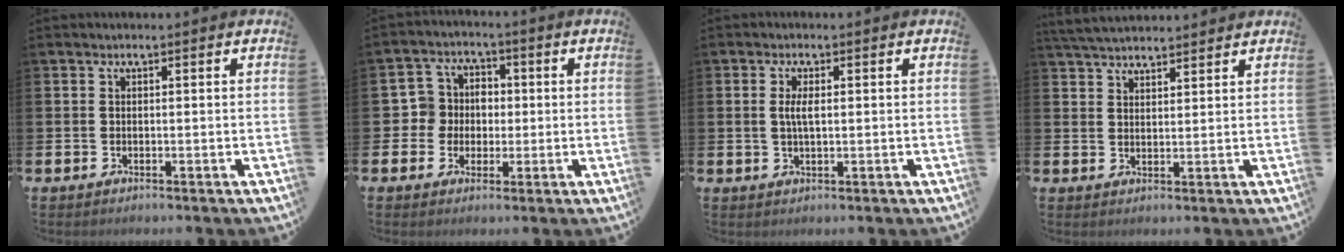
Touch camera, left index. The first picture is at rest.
{"total": 4.9, "force": [0.4, 4.8, 1.0], "torque": [-0.041, 0.013, 0.004]}
{"total": 2.5, "force": [0.5, 0.9, 2.3], "torque": [-0.045, 0.004, 0.005]}
{"total": 4.3, "force": [4.1, 0.8, 0.8], "torque": [-0.023, -0.015, 0.076]}